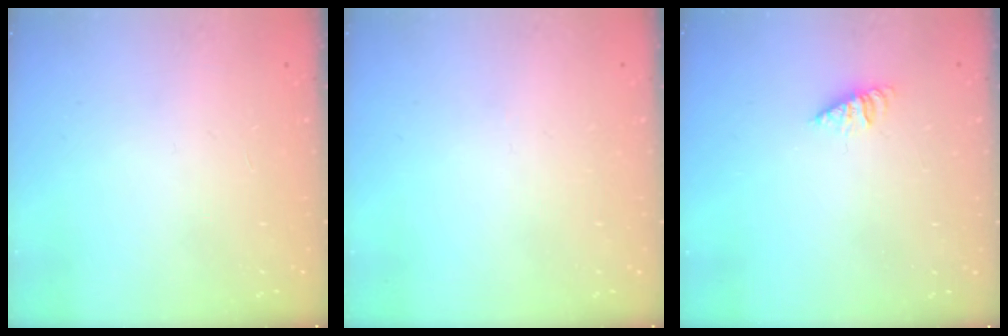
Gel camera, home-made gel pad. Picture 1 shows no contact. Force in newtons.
{"total": 0.0}
{"total": 1.3, "press": 1.3, "slide": 0.2}